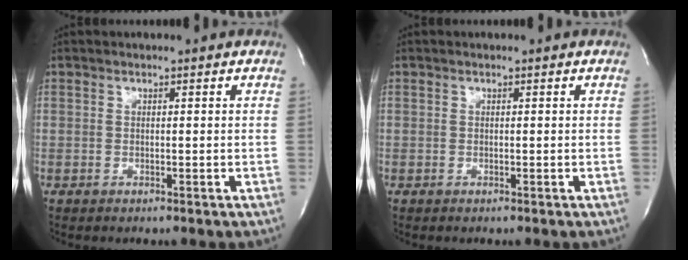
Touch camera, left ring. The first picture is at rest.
{"total": 0.0}